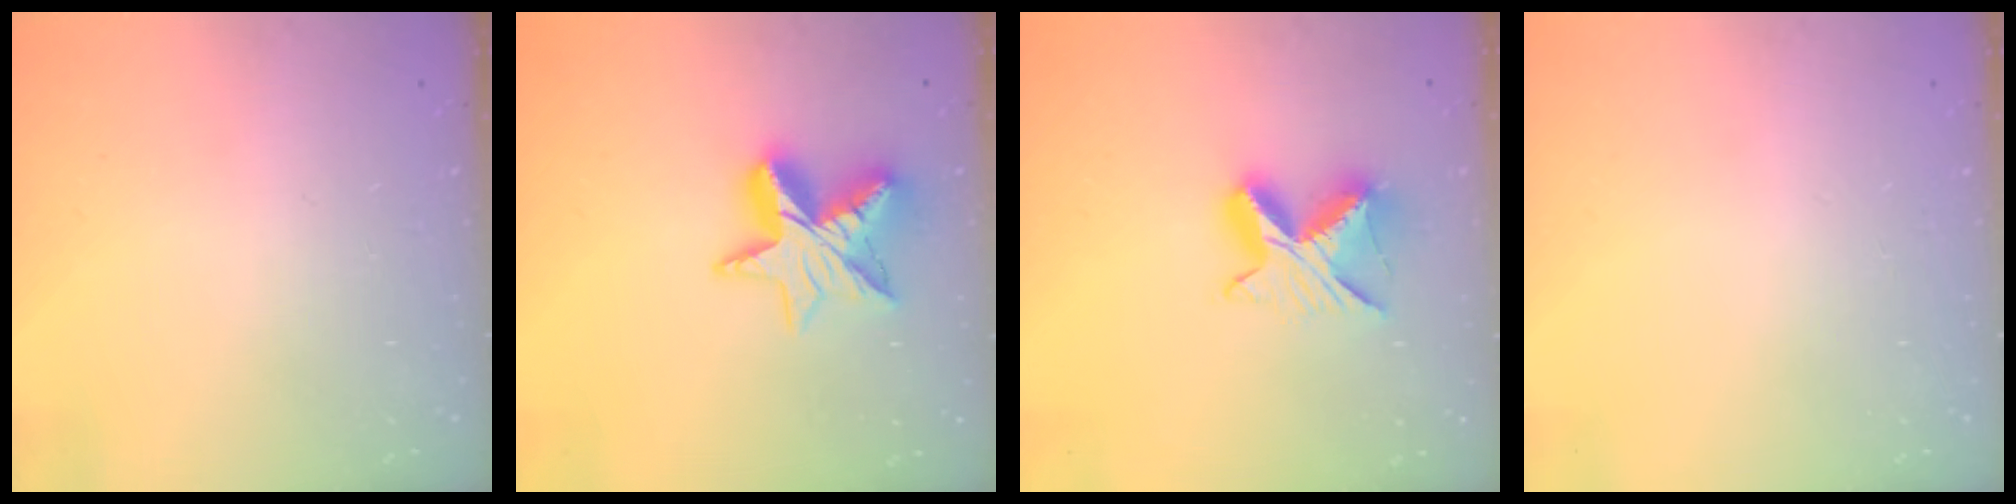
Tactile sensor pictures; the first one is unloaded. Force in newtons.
{"total": 11.6, "press": 11.5, "slide": 1.2}
{"total": 9.2, "press": 9.2, "slide": 0.0}
{"total": 0.0}